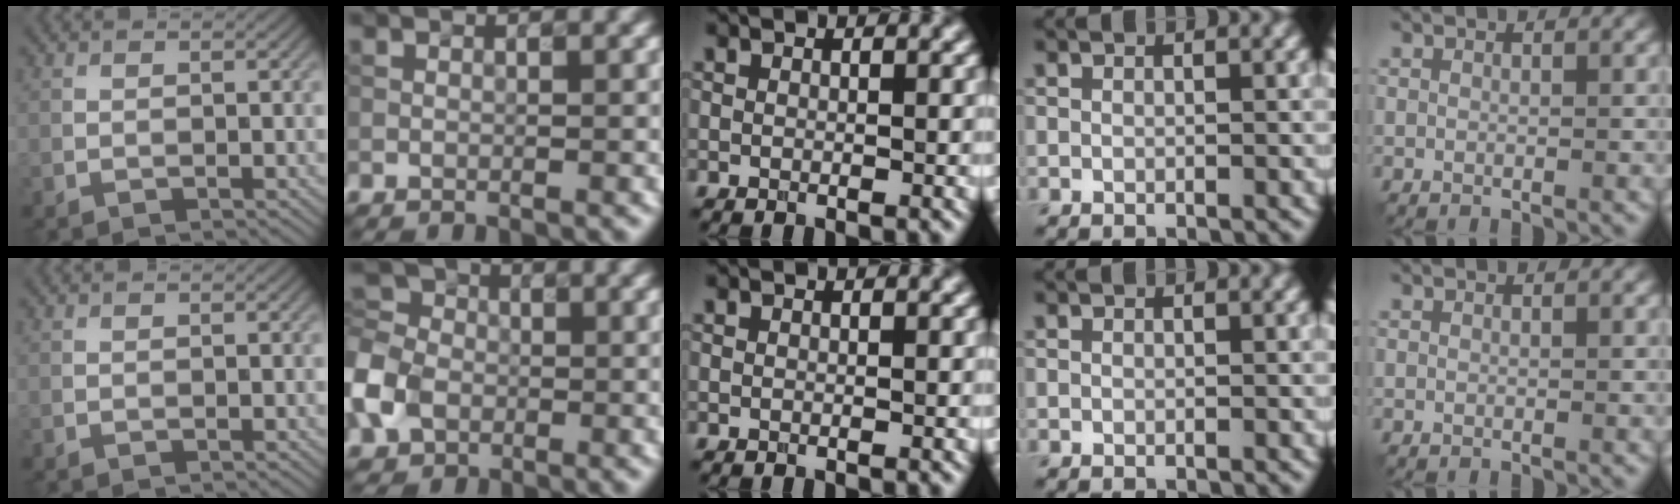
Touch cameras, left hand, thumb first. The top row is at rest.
{"index": {"total": 7.7, "force": [-2.7, 5.8, 4.2], "torque": [-0.112, -0.005, -0.071]}}